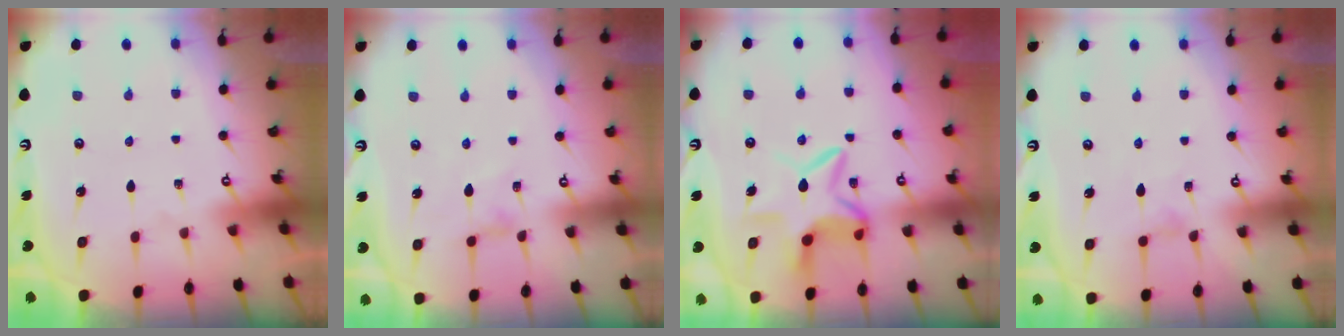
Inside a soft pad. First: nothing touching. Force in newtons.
{"total": 0.6, "press": 0.6, "slide": 0.2}
{"total": 9.2, "press": 9.1, "slide": 1.0}
{"total": 0.0}